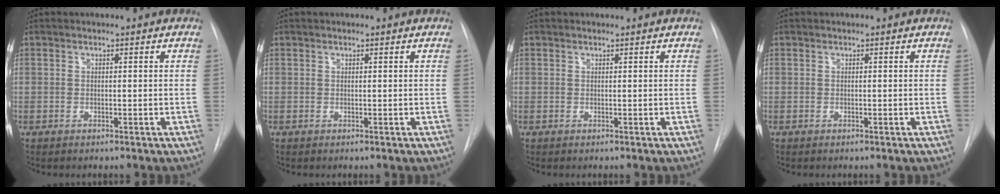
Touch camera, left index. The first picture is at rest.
{"total": 0.0}
{"total": 0.0}
{"total": 0.0}